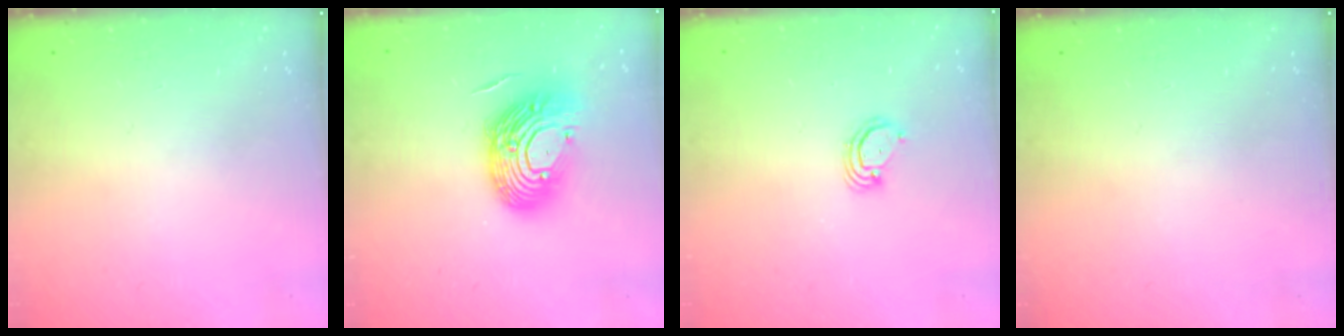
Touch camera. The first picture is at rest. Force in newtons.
{"total": 16.3, "press": 16.2, "slide": 2.1}
{"total": 2.8, "press": 2.8, "slide": 0.3}
{"total": 0.0}